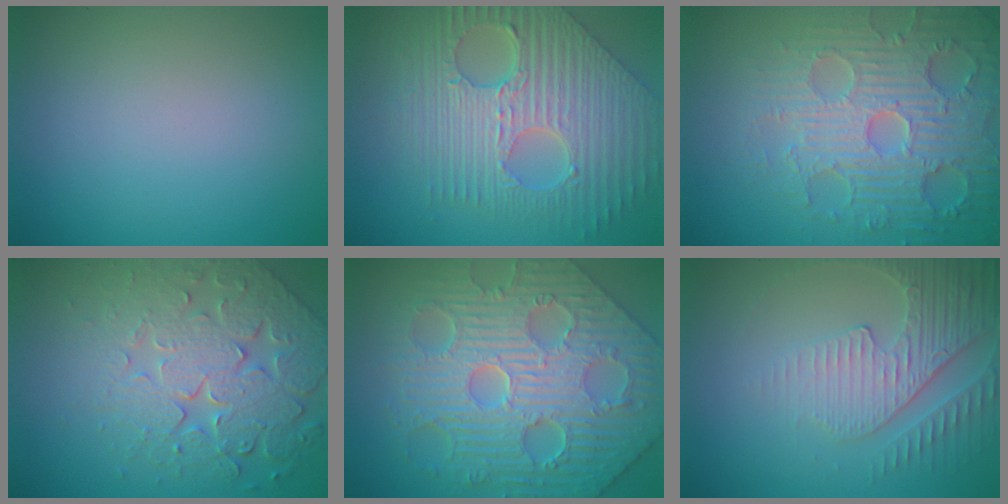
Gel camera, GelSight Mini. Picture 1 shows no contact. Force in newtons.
{"total": 10.1, "press": 7.1, "slide": 7.2}
{"total": 7.1, "press": 6.0, "slide": 3.9}
{"total": 8.0, "press": 5.8, "slide": 5.4}
{"total": 10.1, "press": 7.9, "slide": 6.2}
{"total": 4.0, "press": 3.9, "slide": 1.0}